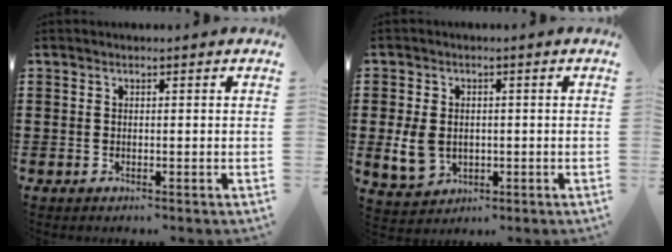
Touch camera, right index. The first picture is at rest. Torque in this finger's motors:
{"motor_torque": [1.74, 0.40, 0.39, -0.04]}